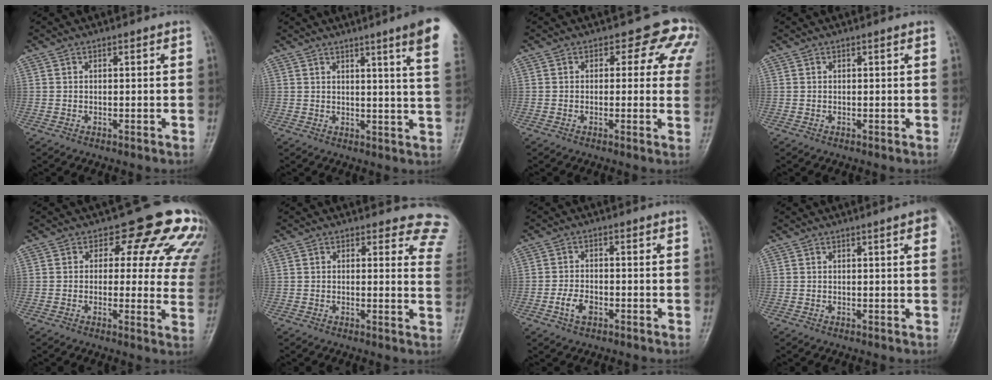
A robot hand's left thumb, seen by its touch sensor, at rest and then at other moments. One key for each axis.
{"total": 10.8, "fx": 6.4, "fy": -0.2, "fz": 8.7, "tx": -0.106, "ty": -0.027, "tz": 0.063}
{"total": 7.3, "fx": 3.5, "fy": 4.9, "fz": 4.1, "tx": 0.004, "ty": -0.006, "tz": 0.016}
{"total": 0.0}
{"total": 13.8, "fx": 8.2, "fy": 7.3, "fz": 8.4, "tx": -0.034, "ty": -0.031, "tz": 0.068}
{"total": 10.2, "fx": 9.4, "fy": 3.9, "fz": 1.1, "tx": 0.048, "ty": -0.068, "tz": 0.057}
{"total": 3.7, "fx": -1.8, "fy": 2.3, "fz": 2.3, "tx": -0.039, "ty": 0.012, "tz": -0.035}
{"total": 3.9, "fx": 1.8, "fy": 0.5, "fz": 3.5, "tx": -0.028, "ty": 0.004, "tz": 0.017}